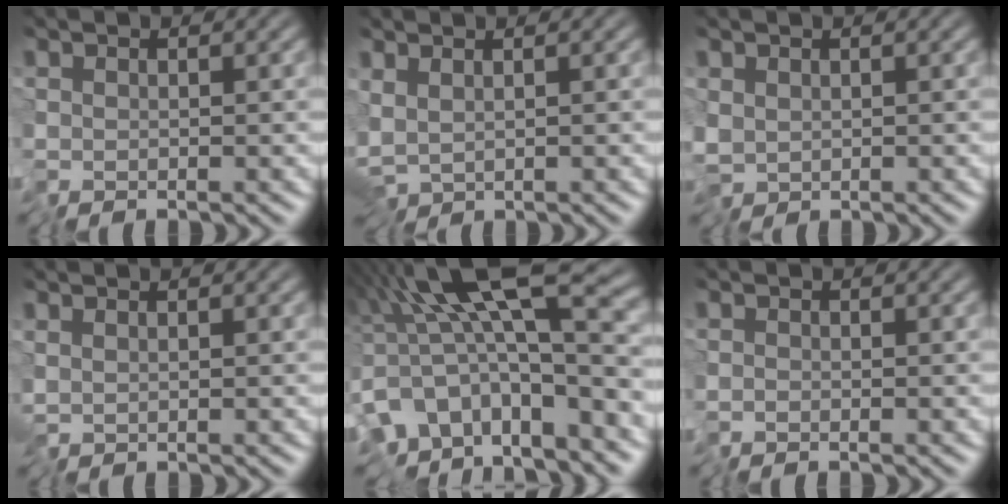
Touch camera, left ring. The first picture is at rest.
{"total": 3.2, "force": [-1.2, 1.6, 2.5], "torque": [-0.047, -0.007, -0.024]}
{"total": 1.9, "force": [-0.2, 1.4, 1.3], "torque": [-0.027, 0.000, -0.011]}
{"total": 0.7, "force": [0.2, 0.3, 0.7], "torque": [-0.016, -0.002, 0.004]}
{"total": 13.2, "force": [-2.5, 5.5, 11.8], "torque": [-0.200, 0.003, -0.035]}
{"total": 0.6, "force": [-0.5, 0.2, -0.1], "torque": [0.002, 0.000, -0.013]}